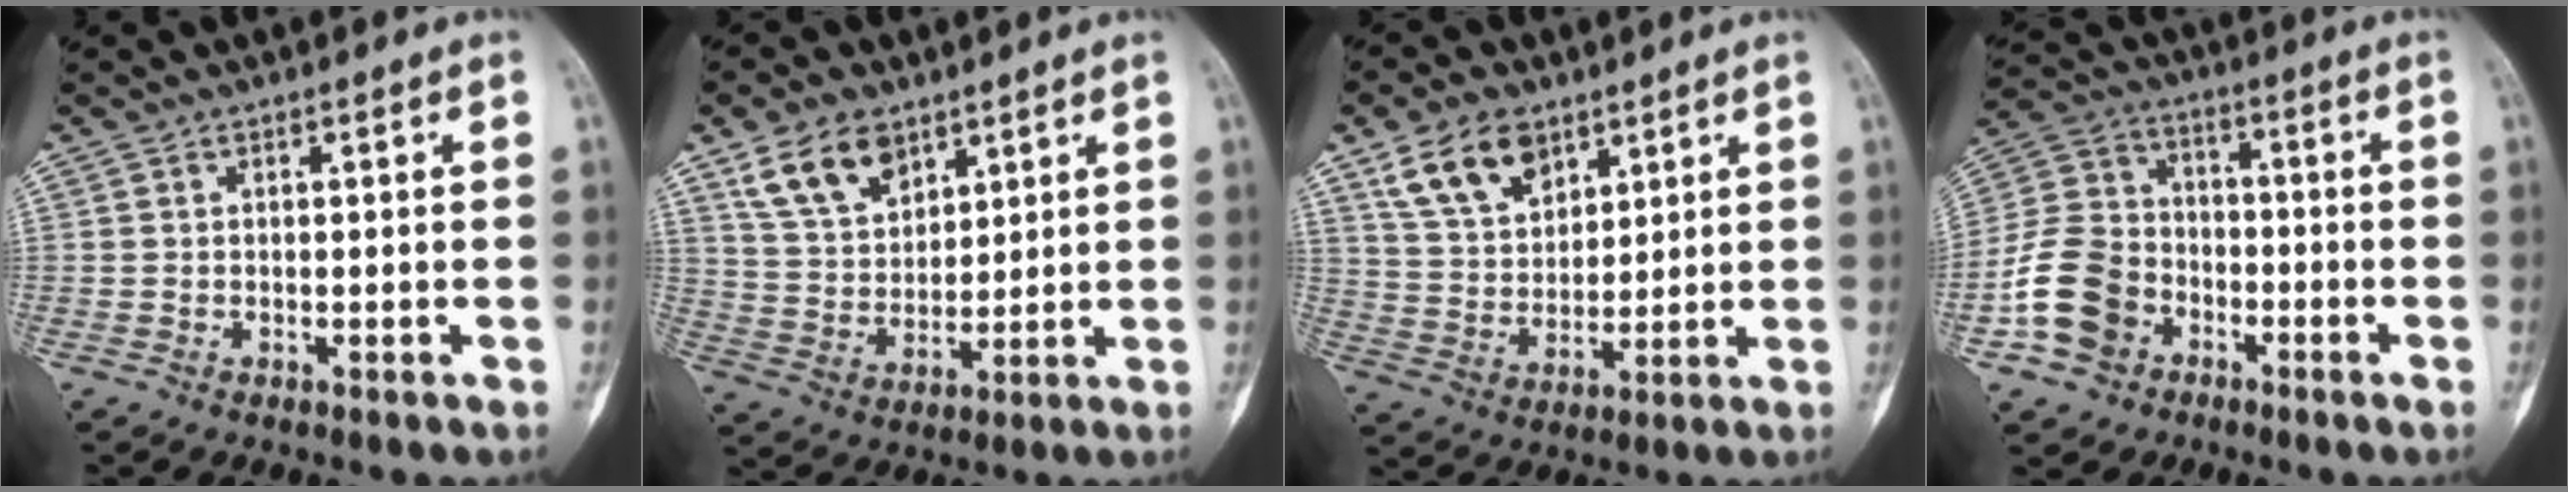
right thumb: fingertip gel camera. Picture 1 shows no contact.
{"total": 10.9, "force": [6.7, 6.6, 5.6], "torque": [-0.086, -0.027, 0.136]}
{"total": 11.6, "force": [6.9, 7.1, 6.1], "torque": [-0.093, -0.027, 0.138]}
{"total": 12.9, "force": [-5.3, 10.1, 6.2], "torque": [-0.105, 0.040, -0.104]}